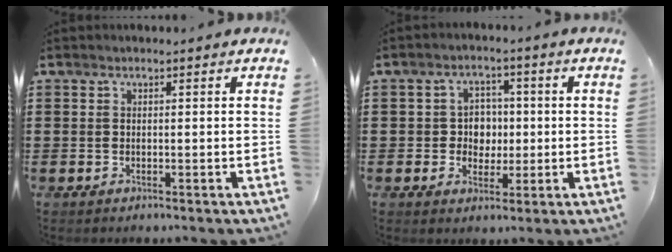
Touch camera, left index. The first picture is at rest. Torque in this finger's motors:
{"motor_torque": [0.33, 0.33, 0.32, 0.04]}